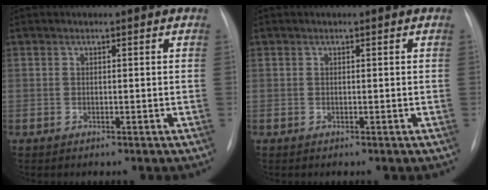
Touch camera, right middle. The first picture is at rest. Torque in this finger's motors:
{"motor_torque": [0.00, 0.00, 0.00, 0.00]}